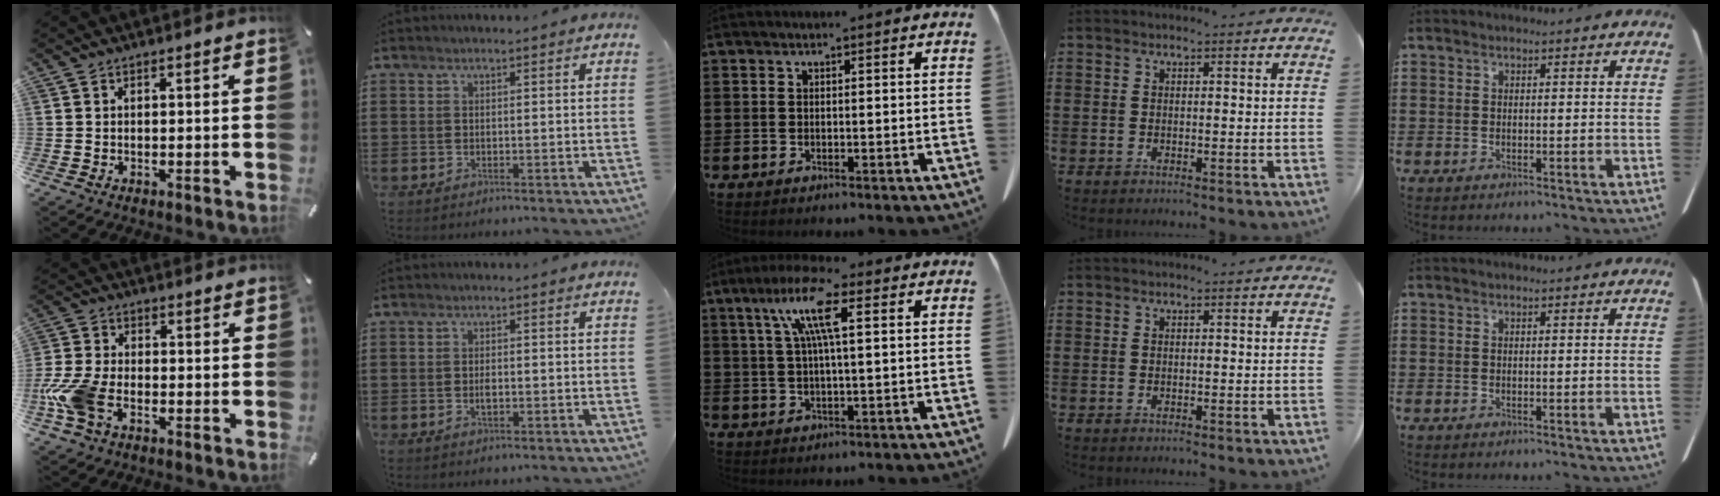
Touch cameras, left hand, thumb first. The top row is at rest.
{"thumb": {"total": 9.9, "force": [-3.6, 6.3, 6.7], "torque": [-0.152, 0.007, -0.065]}, "index": {"total": 1.7, "force": [-0.3, 0.7, 1.6], "torque": [-0.031, -0.001, -0.005]}, "middle": {"total": 9.4, "force": [3.6, 1.7, 8.5], "torque": [-0.179, 0.010, 0.057]}}